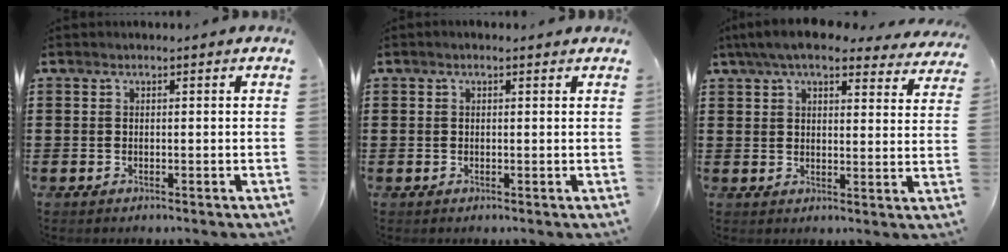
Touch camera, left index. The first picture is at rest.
{"total": 0.6, "force": [0.3, 0.1, 0.4], "torque": [-0.008, 0.002, 0.006]}
{"total": 7.3, "force": [6.2, 1.2, 3.6], "torque": [-0.081, -0.016, 0.112]}